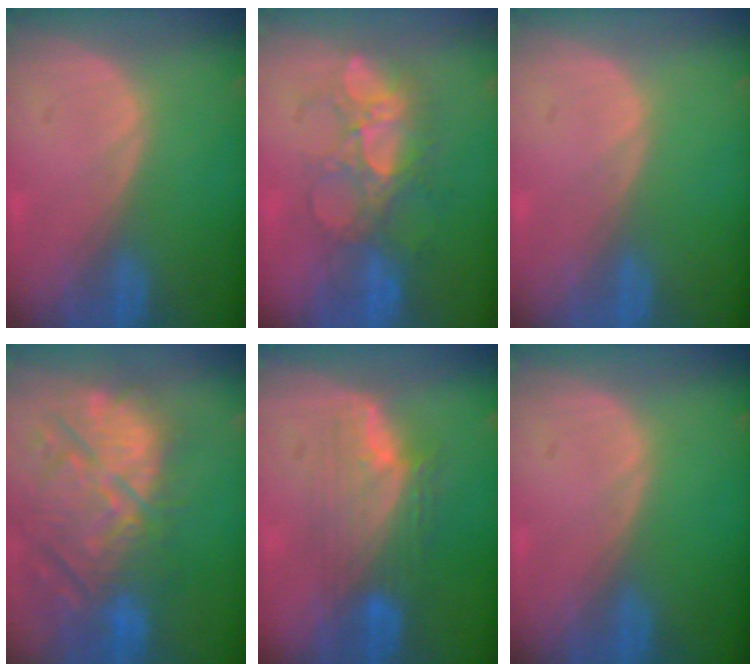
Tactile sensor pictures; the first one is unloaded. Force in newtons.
{"total": 7.7, "press": 7.6, "slide": 1.4}
{"total": 0.0}
{"total": 14.4, "press": 12.6, "slide": 6.9}
{"total": 7.6, "press": 7.3, "slide": 2.0}
{"total": 0.0}